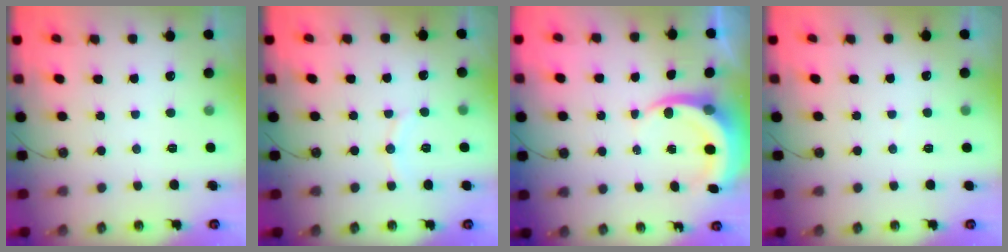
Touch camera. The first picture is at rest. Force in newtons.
{"total": 6.1, "press": 6.1, "slide": 0.1}
{"total": 5.9, "press": 5.9, "slide": 0.6}
{"total": 3.4, "press": 3.3, "slide": 0.4}